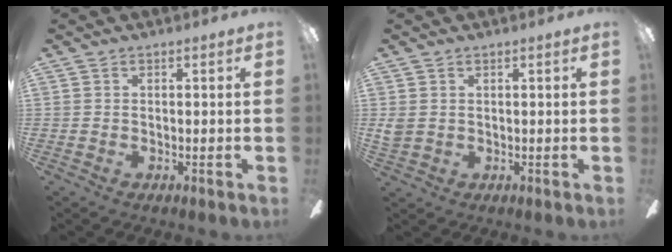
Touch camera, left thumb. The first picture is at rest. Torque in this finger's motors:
{"motor_torque": [0.09, 0.09, 0.51, -0.36, -0.01]}